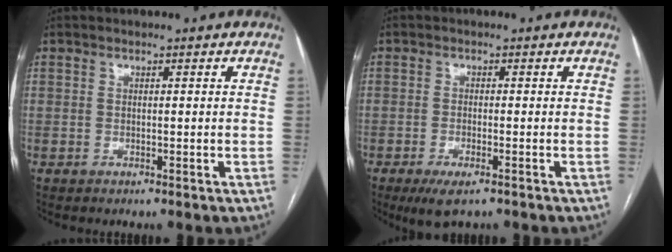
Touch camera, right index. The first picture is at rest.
{"total": 4.5, "force": [-2.8, 1.2, 3.2], "torque": [-0.058, -0.008, -0.042]}